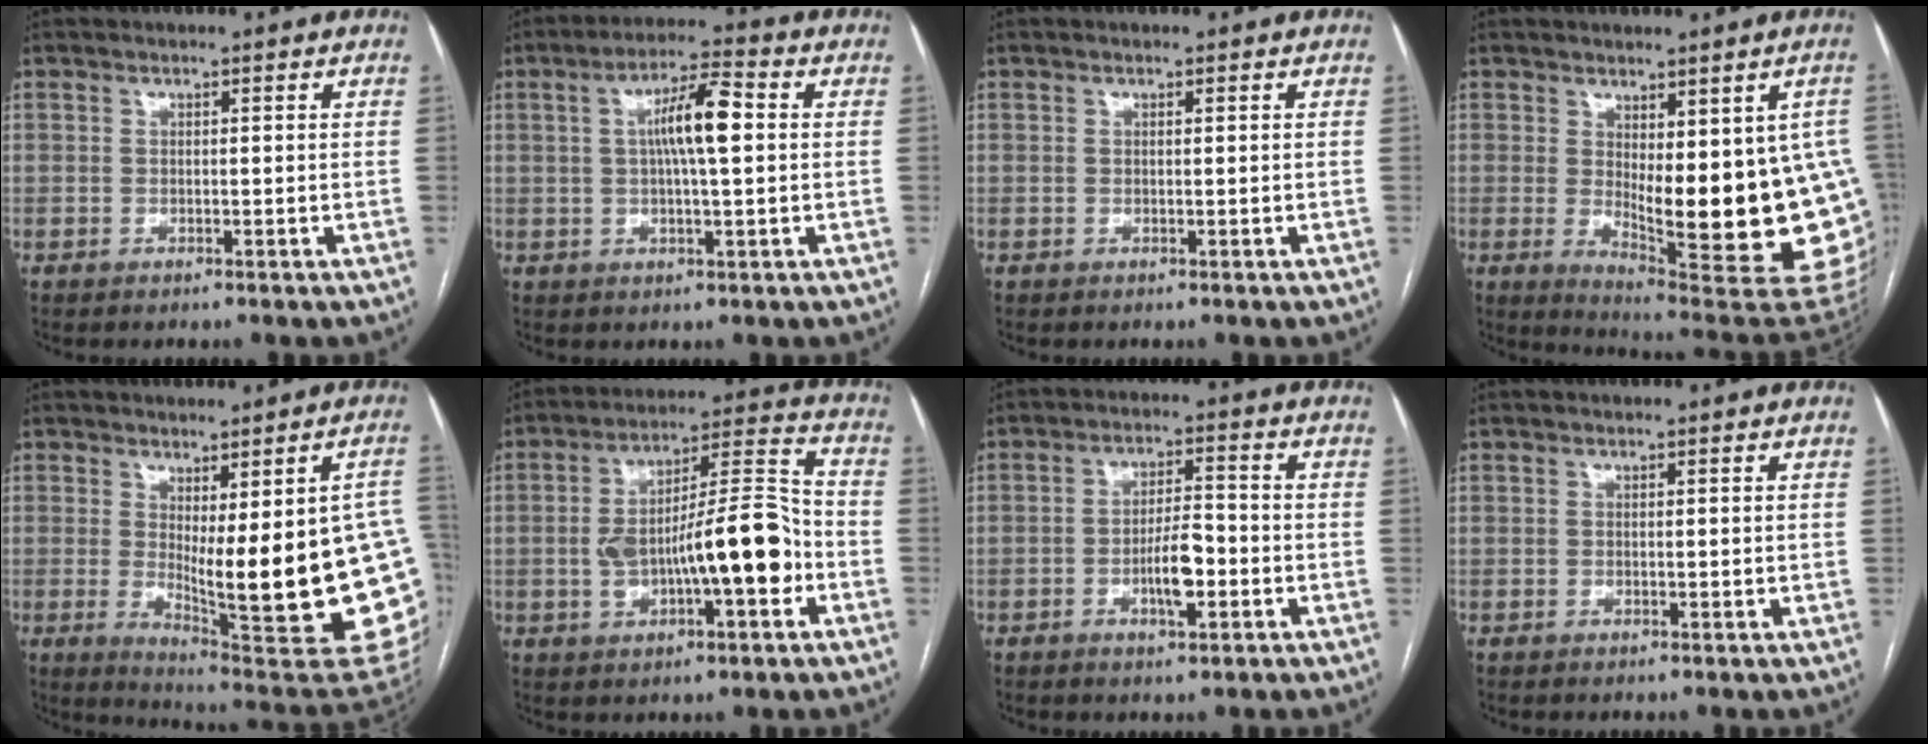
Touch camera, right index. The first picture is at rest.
{"total": 8.3, "force": [1.0, 1.5, 8.1], "torque": [-0.146, 0.021, 0.012]}
{"total": 0.0}
{"total": 20.9, "force": [-1.5, 5.0, 20.2], "torque": [-0.175, -0.021, 0.003]}
{"total": 23.7, "force": [-1.6, 3.9, 23.3], "torque": [-0.211, -0.025, -0.004]}
{"total": 15.4, "force": [-3.0, 3.9, 14.6], "torque": [-0.246, 0.028, -0.041]}
{"total": 6.1, "force": [-1.9, 1.6, 5.6], "torque": [-0.102, 0.004, -0.031]}
{"total": 0.6, "force": [0.2, 0.2, 0.5], "torque": [-0.010, -0.002, 0.005]}